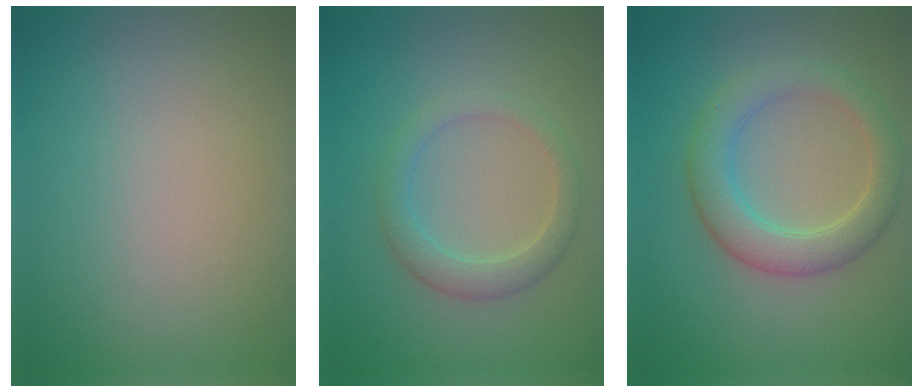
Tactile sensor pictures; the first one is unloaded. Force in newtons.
{"total": 2.7, "press": 2.7, "slide": 0.1}
{"total": 4.5, "press": 4.5, "slide": 0.6}